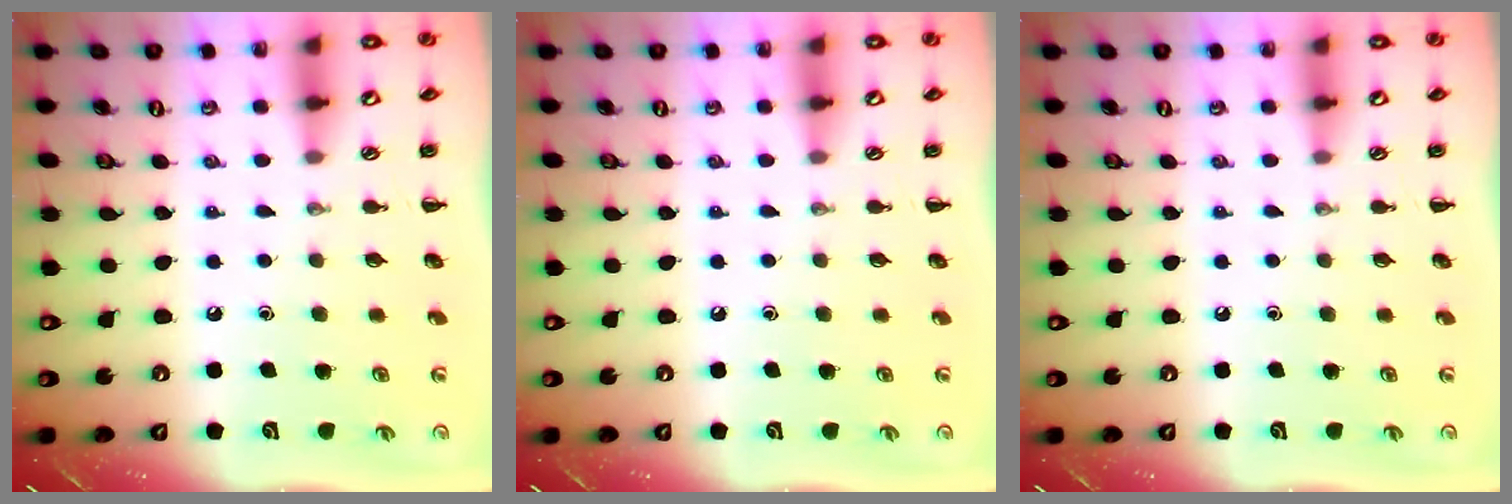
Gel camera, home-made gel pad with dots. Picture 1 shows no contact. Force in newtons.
{"total": 0.0}
{"total": 0.0}